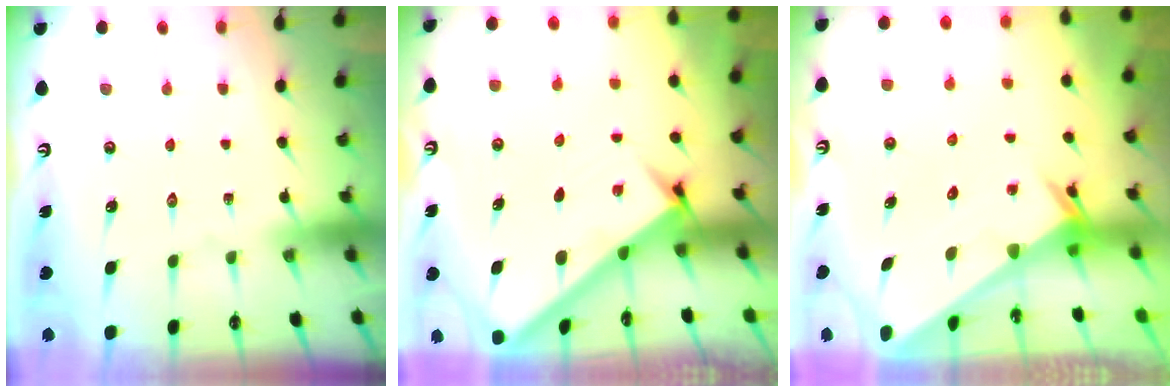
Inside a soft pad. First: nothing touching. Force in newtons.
{"total": 2.7, "press": 2.7, "slide": 0.3}
{"total": 3.5, "press": 3.5, "slide": 0.4}